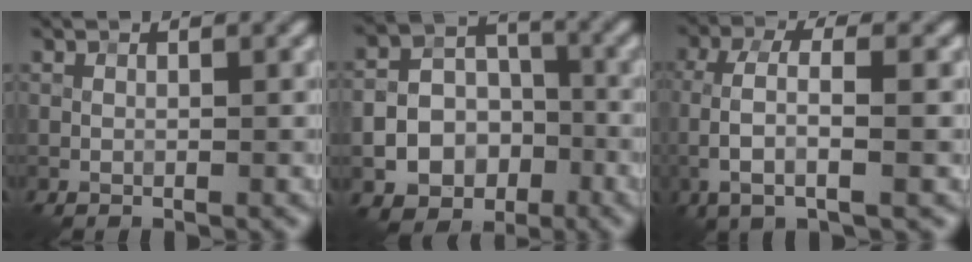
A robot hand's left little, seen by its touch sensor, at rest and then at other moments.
{"total": 10.1, "force": [-4.2, 8.2, 4.2], "torque": [-0.061, -0.024, -0.087]}
{"total": 4.5, "force": [-0.5, 1.5, 4.2], "torque": [-0.091, 0.005, -0.010]}